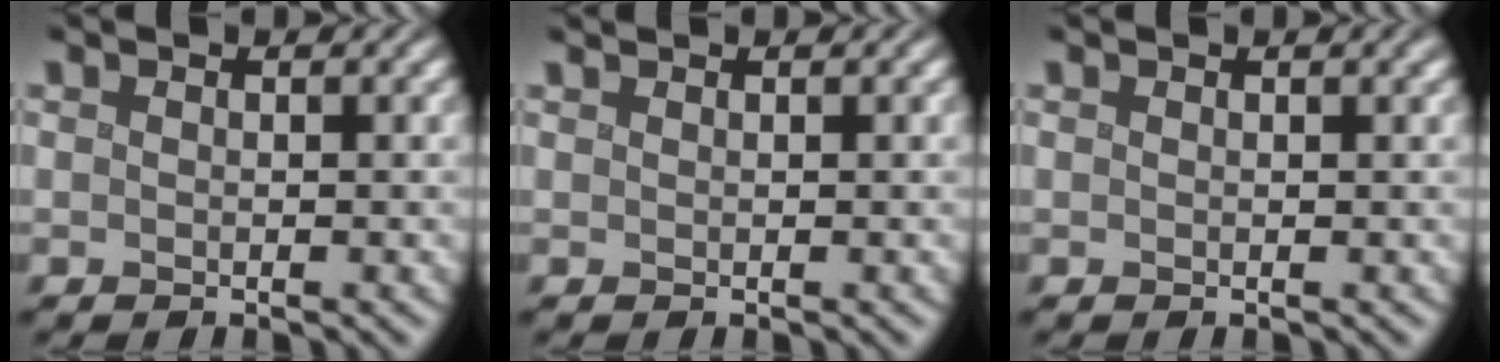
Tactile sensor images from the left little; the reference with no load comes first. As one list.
[{"total": 0.9, "force": [0.8, 0.3, 0.4], "torque": [0.002, -0.001, 0.003]}, {"total": 1.6, "force": [0.9, 0.7, 1.2], "torque": [-0.005, 0.008, 0.001]}]